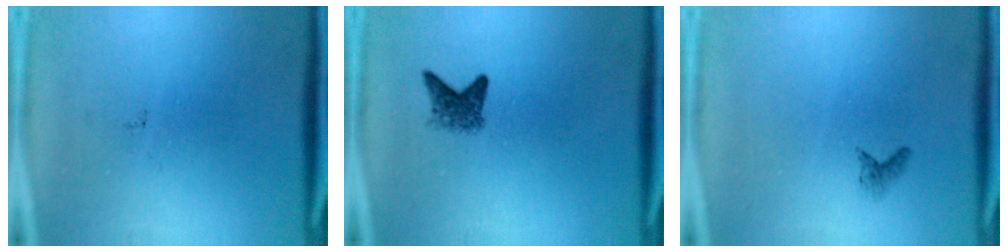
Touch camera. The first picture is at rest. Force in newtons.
{"total": 2.3}
{"total": 0.7}